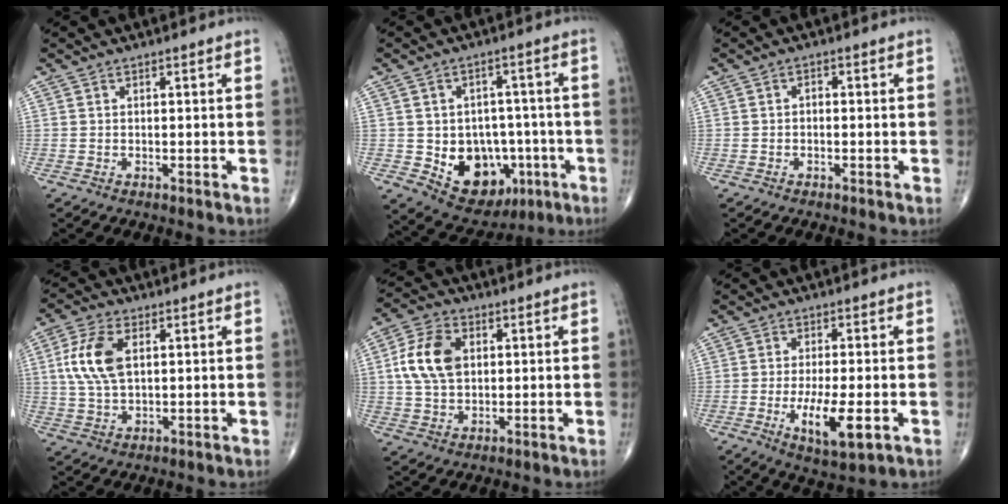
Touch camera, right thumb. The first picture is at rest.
{"total": 13.9, "force": [-3.9, 10.6, 8.1], "torque": [-0.075, 0.025, -0.038]}
{"total": 0.9, "force": [-0.2, 0.6, 0.6], "torque": [-0.002, 0.004, -0.008]}
{"total": 9.5, "force": [2.1, 5.1, 7.8], "torque": [-0.169, 0.002, 0.041]}
{"total": 10.4, "force": [1.8, 6.9, 7.6], "torque": [-0.141, 0.007, 0.033]}
{"total": 9.3, "force": [-2.7, 2.8, 8.4], "torque": [-0.151, -0.015, -0.041]}